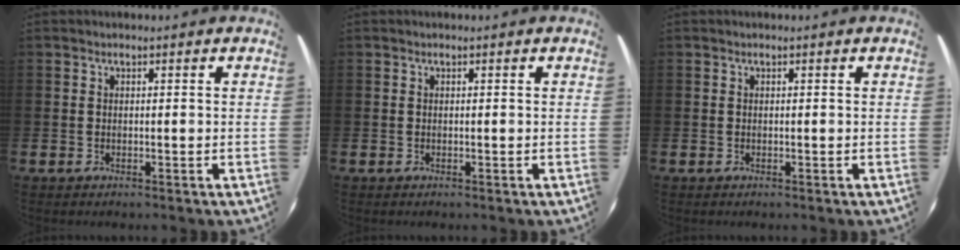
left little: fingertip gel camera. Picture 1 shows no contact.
{"total": 0.0}
{"total": 0.0}